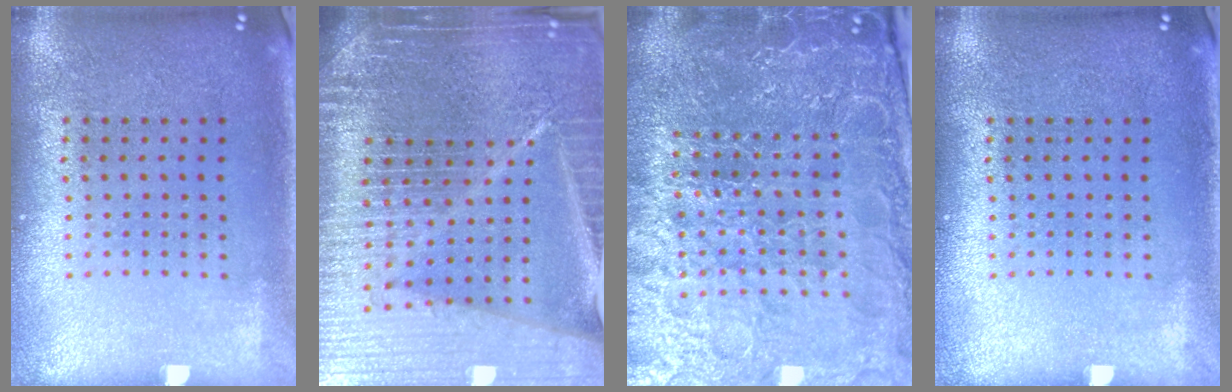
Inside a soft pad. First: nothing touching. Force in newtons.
{"total": 7.2, "press": 6.1, "slide": 3.7}
{"total": 5.8, "press": 5.2, "slide": 2.6}
{"total": 0.0}